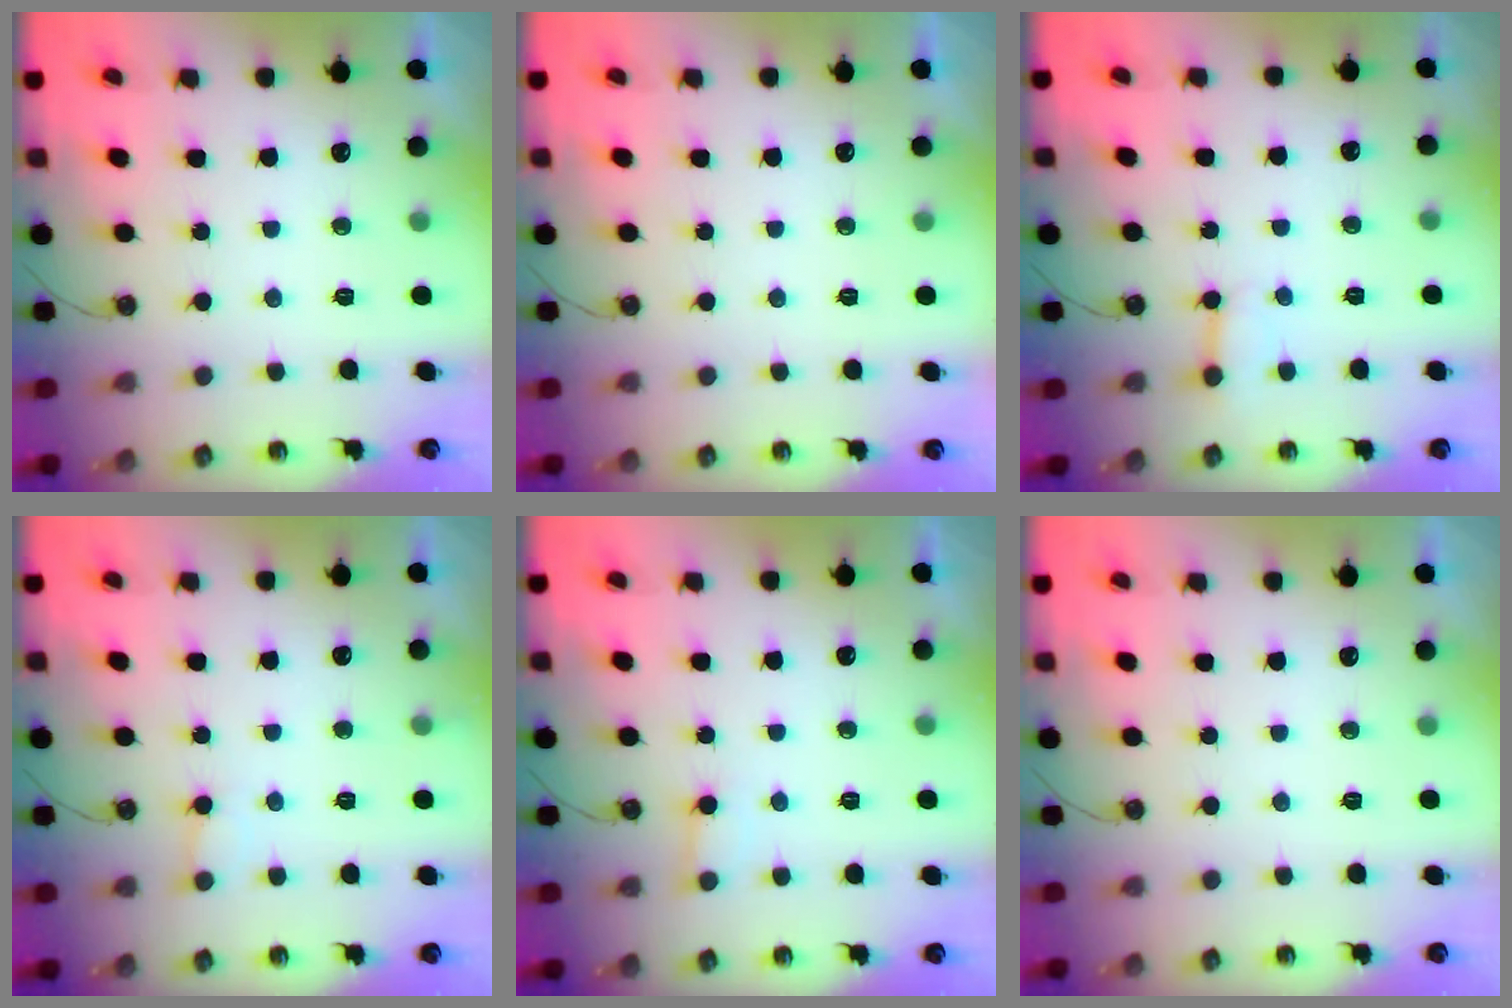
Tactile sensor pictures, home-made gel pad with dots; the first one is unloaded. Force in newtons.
{"total": 0.0}
{"total": 3.4, "press": 3.4, "slide": 0.2}
{"total": 5.4, "press": 5.4, "slide": 0.5}
{"total": 4.5, "press": 4.5, "slide": 0.4}
{"total": 0.0}